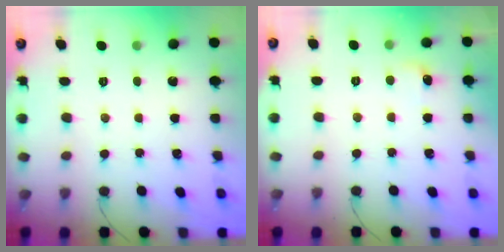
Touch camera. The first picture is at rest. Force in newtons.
{"total": 4.4, "press": 4.2, "slide": 1.2}